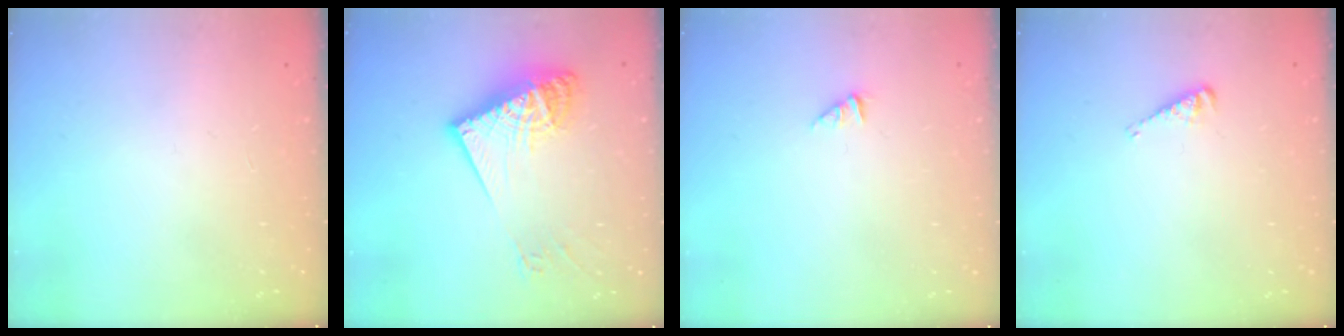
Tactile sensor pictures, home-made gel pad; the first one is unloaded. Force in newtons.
{"total": 16.5, "press": 16.4, "slide": 1.9}
{"total": 0.0}
{"total": 3.2, "press": 3.1, "slide": 0.4}